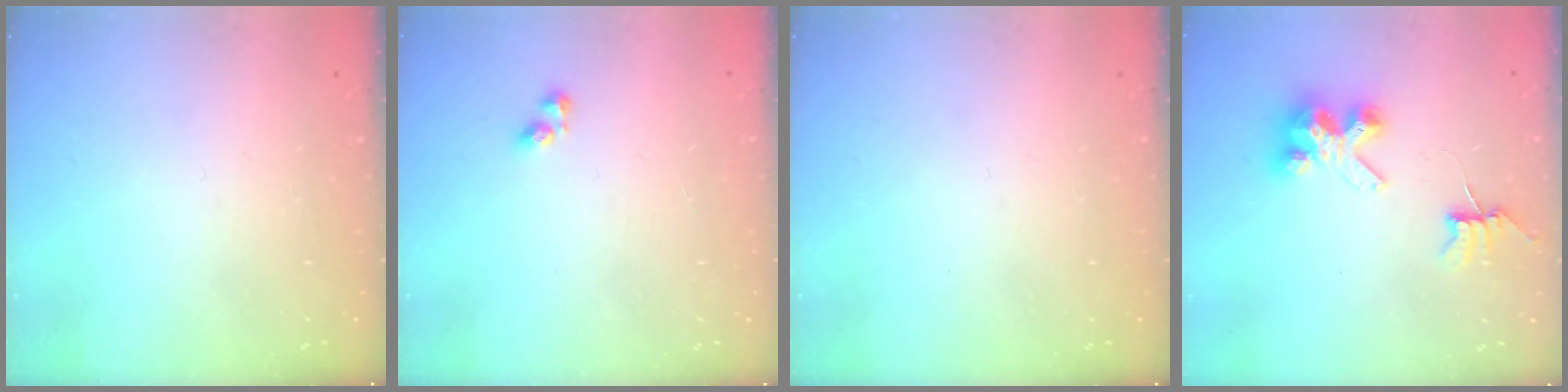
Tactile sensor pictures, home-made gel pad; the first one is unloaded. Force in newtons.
{"total": 2.8, "press": 2.8, "slide": 0.6}
{"total": 0.0}
{"total": 7.6, "press": 7.5, "slide": 0.8}